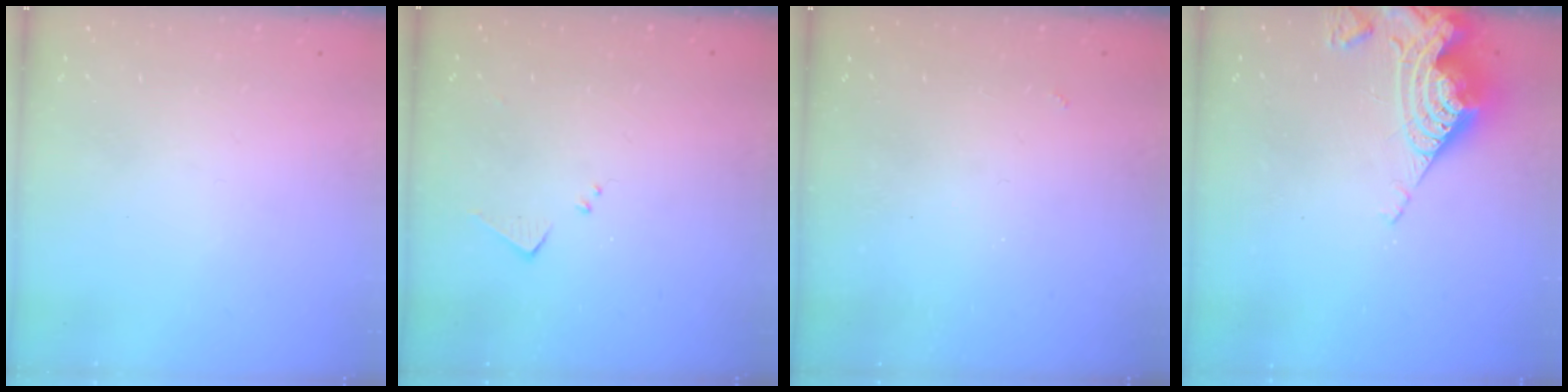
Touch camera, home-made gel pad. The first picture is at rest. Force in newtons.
{"total": 5.9, "press": 5.8, "slide": 0.7}
{"total": 2.5, "press": 2.5, "slide": 0.5}
{"total": 12.1, "press": 12.1, "slide": 1.2}